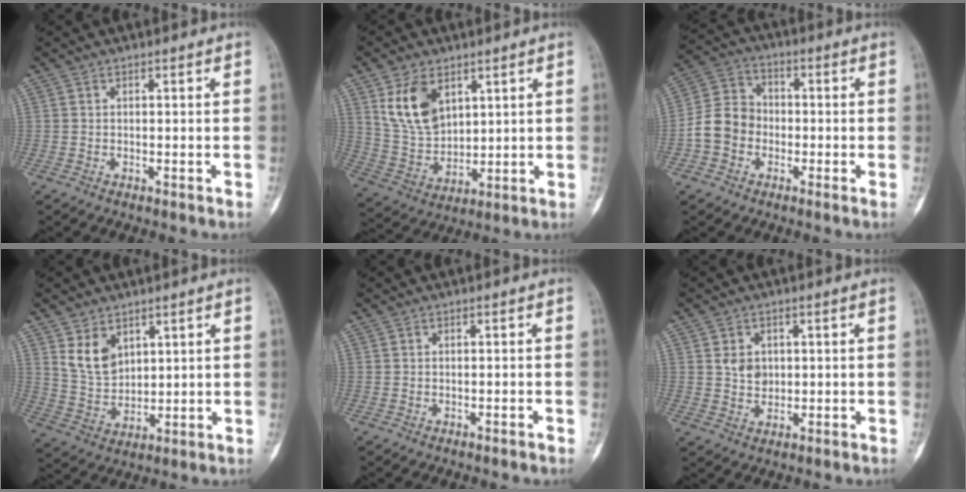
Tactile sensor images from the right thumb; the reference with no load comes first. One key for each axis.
{"total": 11.6, "fx": 5.4, "fy": 7.4, "fz": 7.2, "tx": -0.116, "ty": -0.023, "tz": 0.120}
{"total": 8.5, "fx": -2.3, "fy": 7.2, "fz": 4.0, "tx": -0.063, "ty": 0.033, "tz": -0.055}
{"total": 7.6, "fx": 3.9, "fy": 5.1, "fz": 4.0, "tx": -0.055, "ty": -0.025, "tz": 0.087}
{"total": 0.8, "fx": -0.6, "fy": 0.1, "fz": 0.5, "tx": -0.016, "ty": 0.006, "tz": -0.007}
{"total": 3.9, "fx": 0.6, "fy": 3.2, "fz": 2.1, "tx": -0.018, "ty": -0.002, "tz": 0.014}